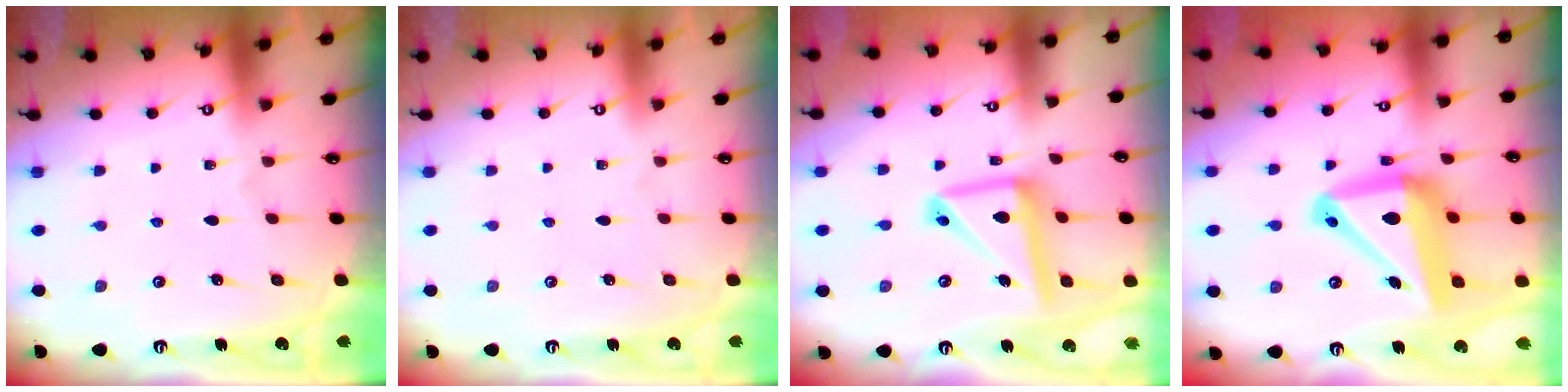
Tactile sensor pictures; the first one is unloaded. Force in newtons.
{"total": 0.0}
{"total": 13.6, "press": 13.5, "slide": 1.5}
{"total": 16.7, "press": 16.5, "slide": 2.4}